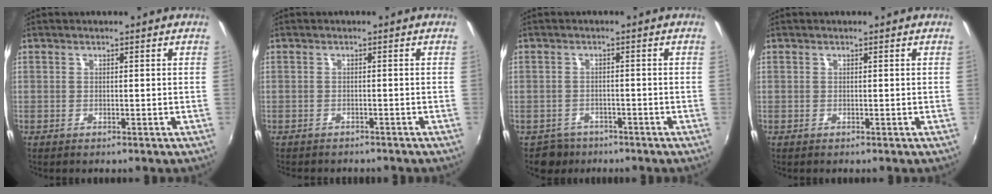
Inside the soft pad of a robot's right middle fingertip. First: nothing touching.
{"total": 3.0, "force": [-2.8, 0.9, 0.8], "torque": [-0.024, -0.015, -0.040]}
{"total": 3.5, "force": [-2.6, 2.4, -0.1], "torque": [-0.009, 0.004, -0.043]}
{"total": 0.0}